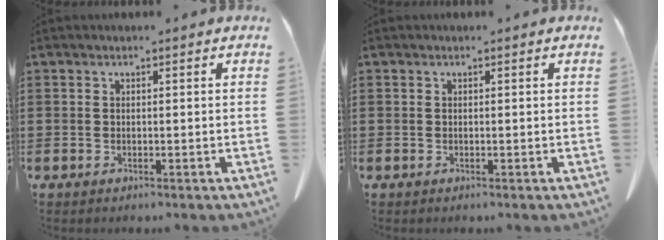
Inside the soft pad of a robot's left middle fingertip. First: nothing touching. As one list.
[{"total": 0.0}]